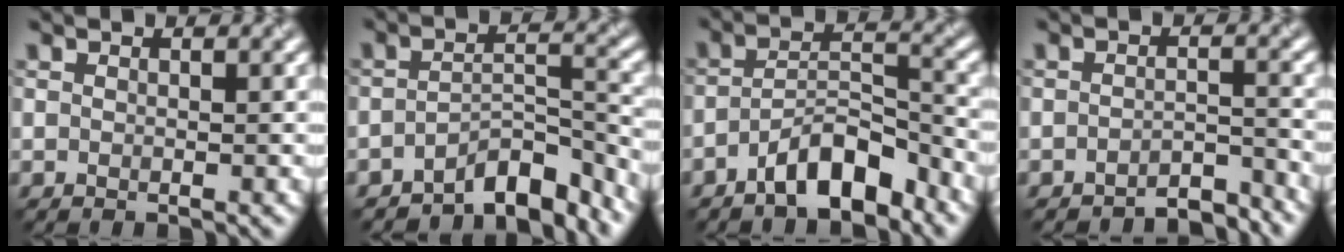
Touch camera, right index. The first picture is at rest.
{"total": 5.6, "force": [-4.8, 1.8, 2.4], "torque": [-0.020, 0.002, -0.080]}
{"total": 5.7, "force": [-3.7, 2.0, 3.8], "torque": [-0.061, 0.010, -0.069]}
{"total": 3.5, "force": [-3.4, 0.5, 0.7], "torque": [-0.009, 0.004, -0.050]}